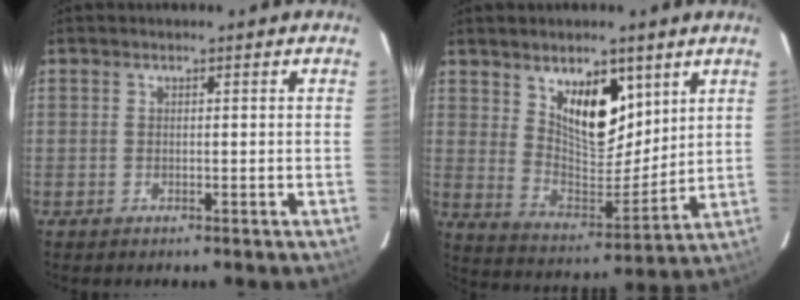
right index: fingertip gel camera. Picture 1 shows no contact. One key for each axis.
{"total": 12.7, "fx": 6.7, "fy": 6.3, "fz": 8.8, "tx": -0.139, "ty": -0.008, "tz": 0.126}